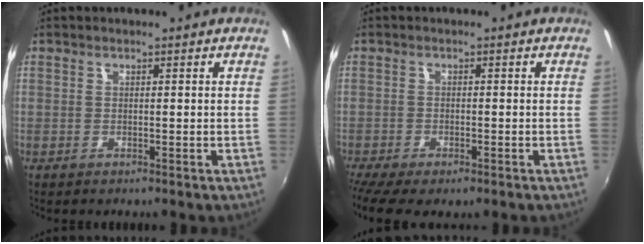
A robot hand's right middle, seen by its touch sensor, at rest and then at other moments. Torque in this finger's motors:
{"motor_torque": [1.15, -0.99, 0.26, 0.17]}